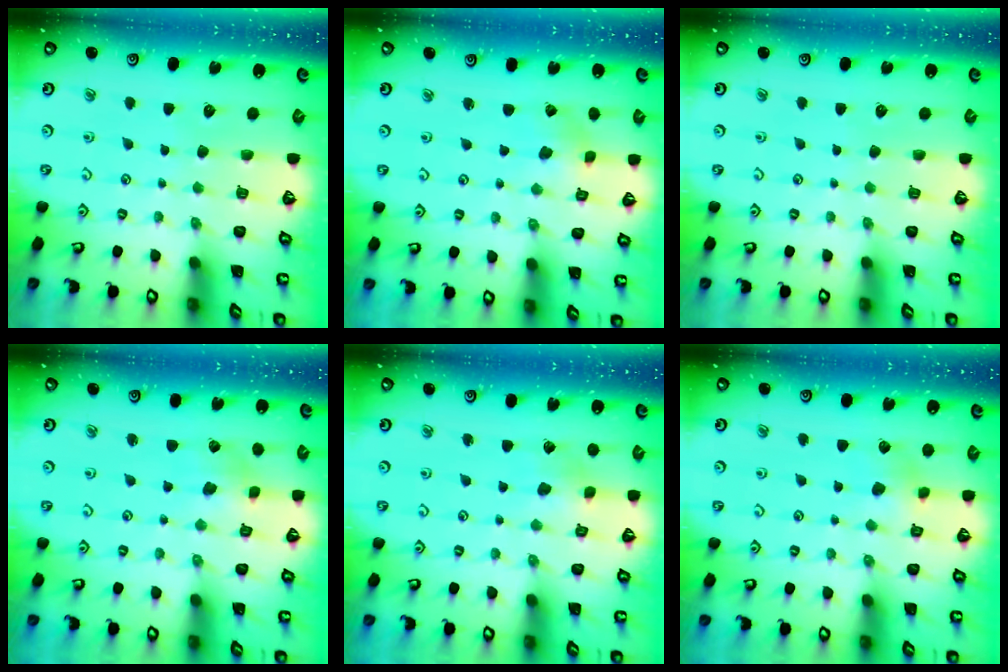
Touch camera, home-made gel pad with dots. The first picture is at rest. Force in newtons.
{"total": 0.0}
{"total": 0.0}
{"total": 2.6, "press": 2.6, "slide": 0.5}
{"total": 3.0, "press": 3.0, "slide": 0.4}
{"total": 4.7, "press": 4.6, "slide": 0.4}